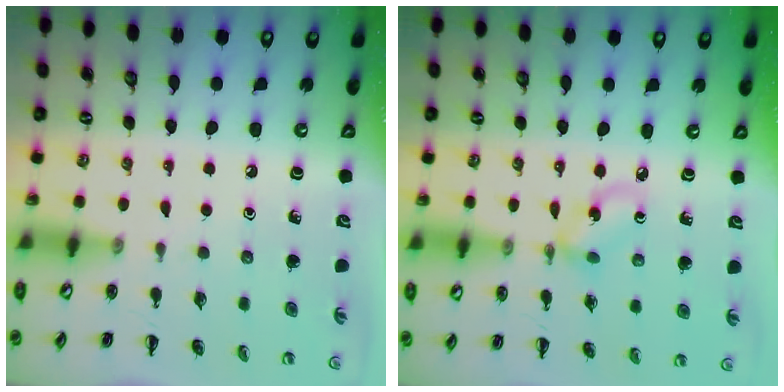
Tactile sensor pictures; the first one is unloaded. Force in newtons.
{"total": 4.4, "press": 4.3, "slide": 0.8}